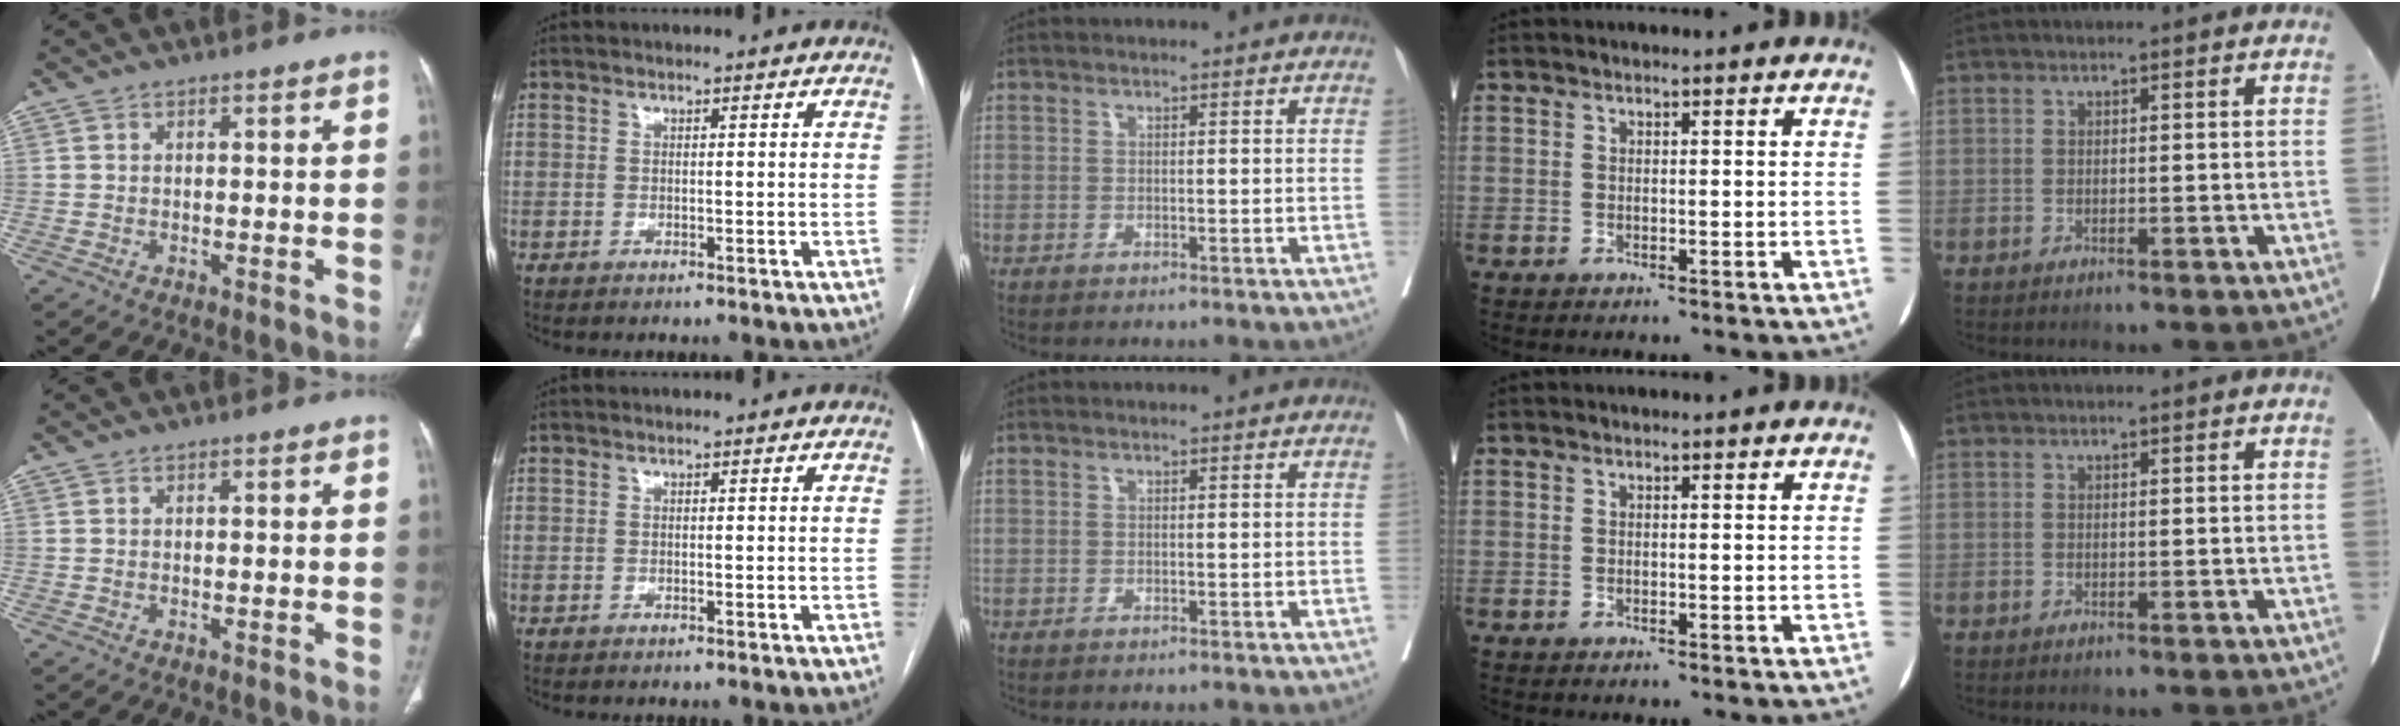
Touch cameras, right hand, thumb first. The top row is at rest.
{}